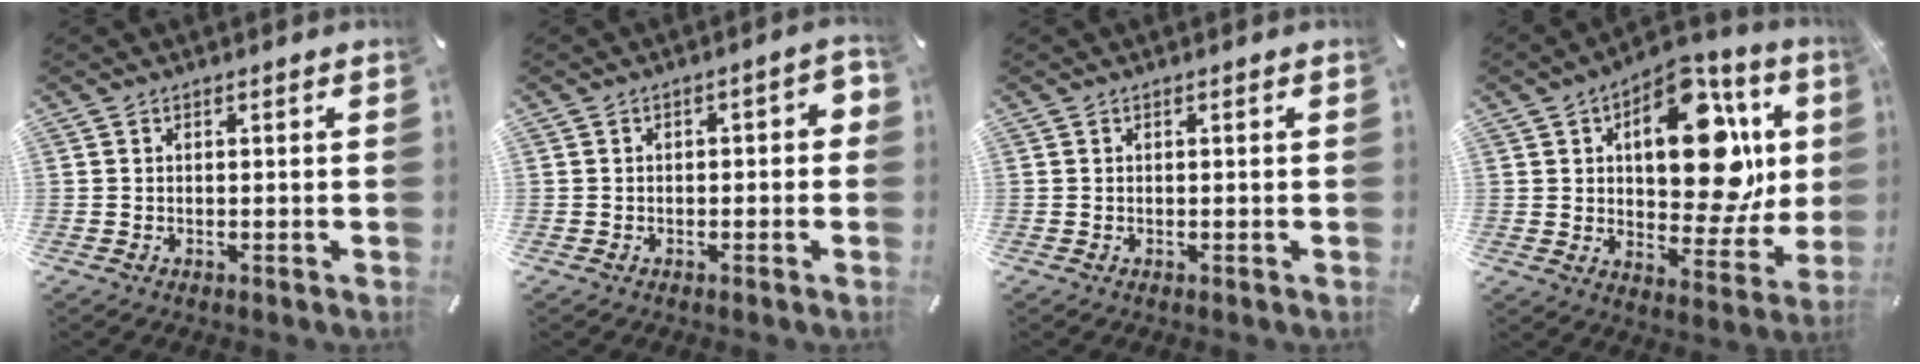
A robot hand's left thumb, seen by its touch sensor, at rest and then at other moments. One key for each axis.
{"total": 2.7, "fx": -1.4, "fy": 1.7, "fz": 1.7, "tx": -0.027, "ty": 0.014, "tz": -0.027}
{"total": 0.0}
{"total": 21.9, "fx": 6.4, "fy": 12.2, "fz": 17.0, "tx": -0.227, "ty": -0.030, "tz": 0.105}